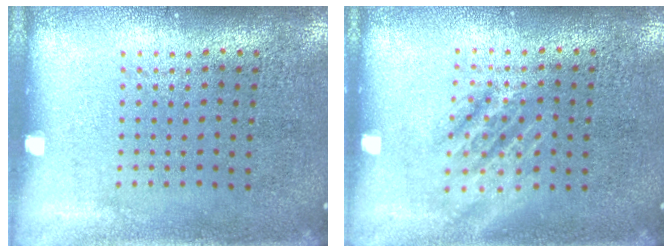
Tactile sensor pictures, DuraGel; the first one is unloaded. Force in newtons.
{"total": 1.1, "press": 1.1, "slide": 0.2}